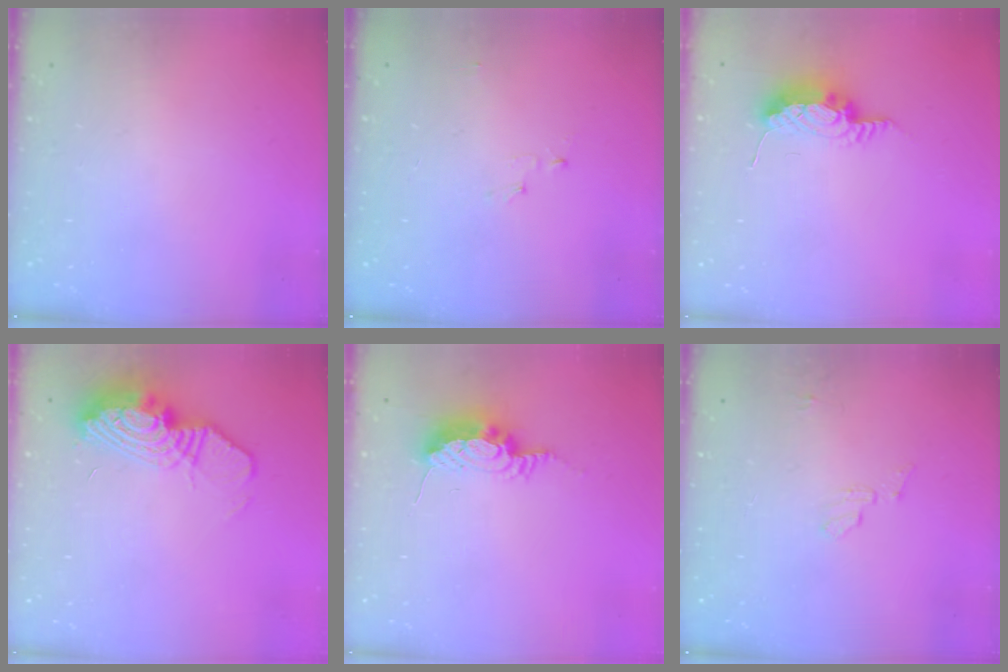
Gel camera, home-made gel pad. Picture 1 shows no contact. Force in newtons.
{"total": 2.8, "press": 2.8, "slide": 0.3}
{"total": 15.7, "press": 10.9, "slide": 11.3}
{"total": 18.4, "press": 15.4, "slide": 10.0}
{"total": 8.4, "press": 8.4, "slide": 0.4}
{"total": 4.6, "press": 4.6, "slide": 0.4}